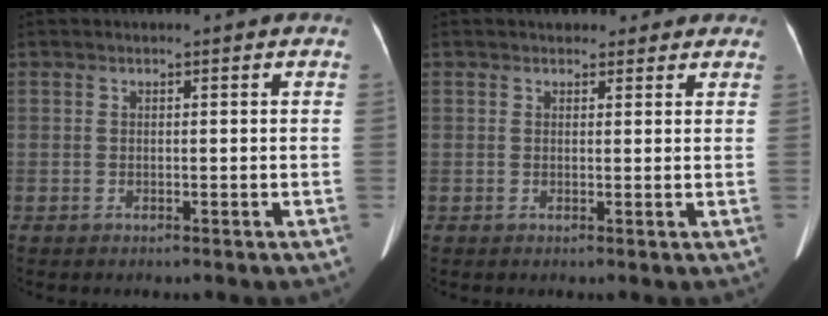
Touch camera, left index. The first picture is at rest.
{"total": 4.6, "force": [3.8, 2.4, 1.4], "torque": [0.000, 0.016, 0.043]}